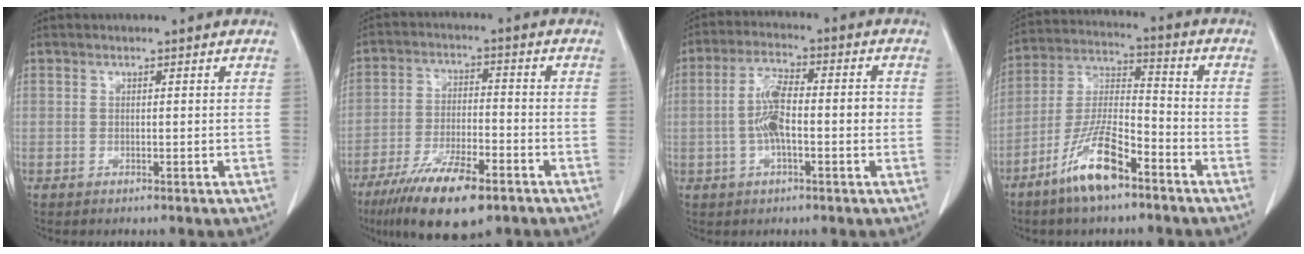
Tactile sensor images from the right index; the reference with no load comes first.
{"total": 13.0, "force": [-8.4, 3.2, 9.3], "torque": [-0.168, -0.021, -0.144]}
{"total": 8.3, "force": [-0.8, 2.4, 7.9], "torque": [-0.154, 0.020, -0.018]}
{"total": 11.7, "force": [-7.3, 2.6, 8.8], "torque": [-0.185, -0.009, -0.140]}